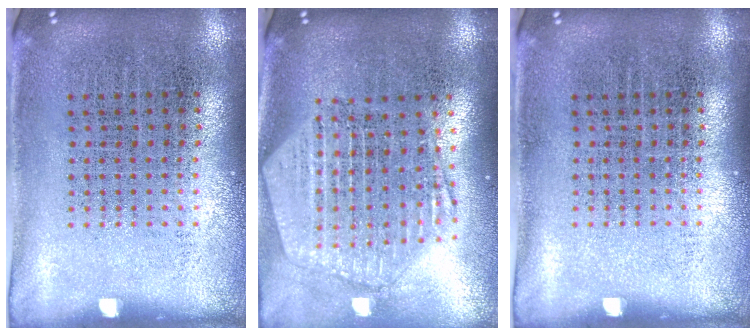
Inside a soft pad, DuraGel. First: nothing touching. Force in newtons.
{"total": 2.4, "press": 2.1, "slide": 1.2}
{"total": 0.0}